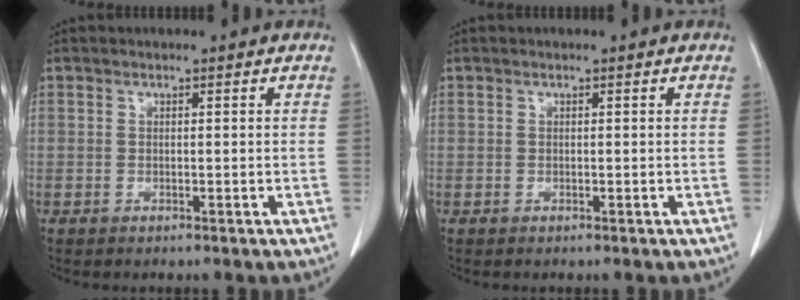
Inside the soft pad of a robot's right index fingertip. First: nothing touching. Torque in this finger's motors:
{"motor_torque": [0.00, 0.01, 0.00, 0.01]}